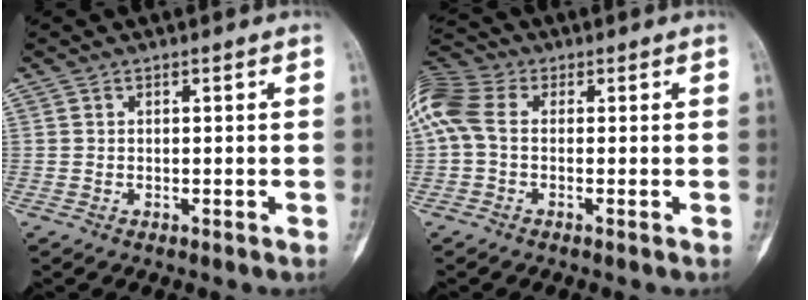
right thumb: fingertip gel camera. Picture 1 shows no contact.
{"total": 9.8, "force": [0.9, 6.7, 7.1], "torque": [-0.169, 0.027, 0.009]}